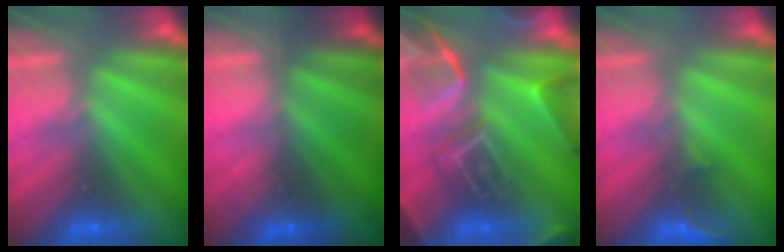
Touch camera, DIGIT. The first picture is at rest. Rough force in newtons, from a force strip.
{"total": 1.5}
{"total": 9.6}
{"total": 3.1}